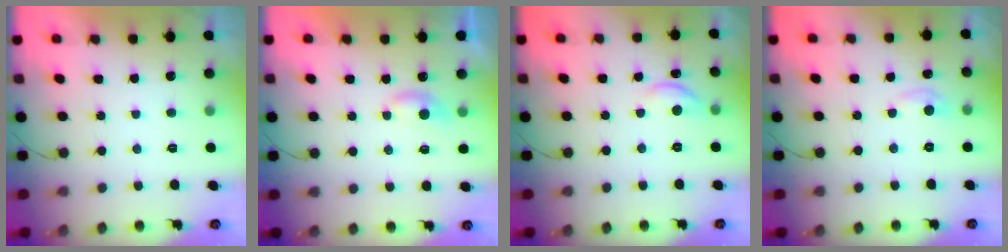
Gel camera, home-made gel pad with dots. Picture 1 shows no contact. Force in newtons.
{"total": 5.3, "press": 5.2, "slide": 0.6}
{"total": 8.6, "press": 8.5, "slide": 0.8}
{"total": 5.1, "press": 5.1, "slide": 0.6}